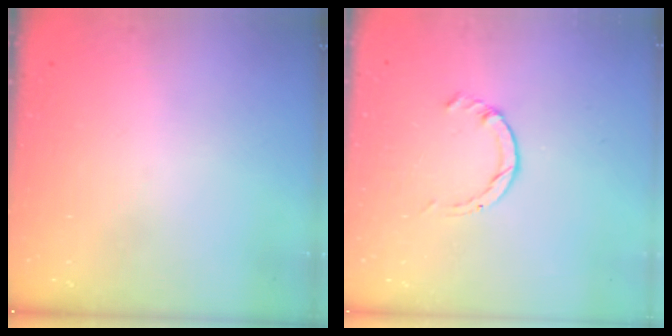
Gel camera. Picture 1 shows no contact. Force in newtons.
{"total": 1.4, "press": 1.4, "slide": 0.2}